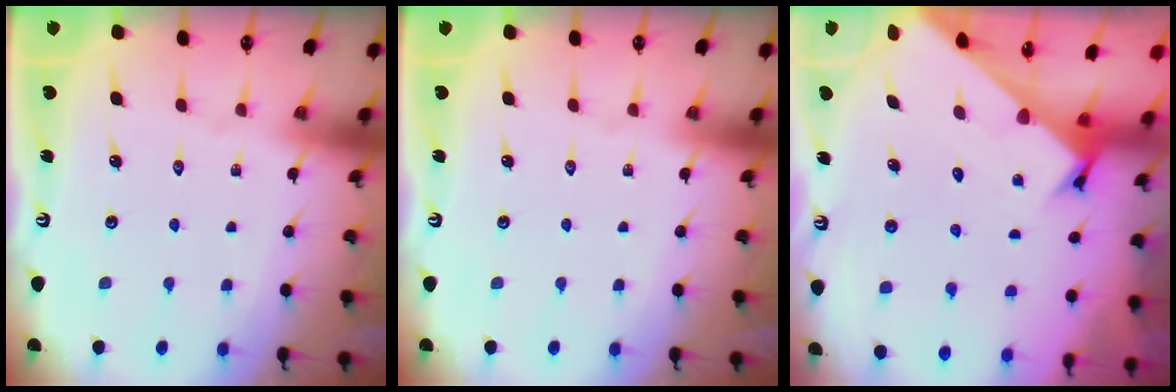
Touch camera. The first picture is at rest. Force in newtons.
{"total": 0.0}
{"total": 2.4, "press": 2.4, "slide": 0.2}